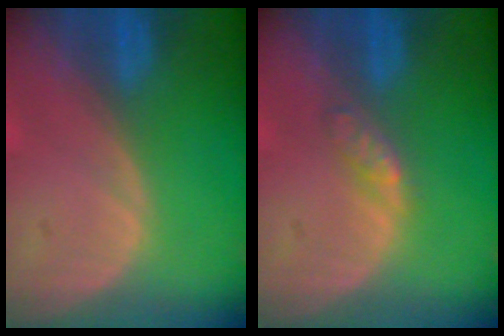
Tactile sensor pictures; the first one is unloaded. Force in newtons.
{"total": 2.4, "press": 2.4, "slide": 0.2}